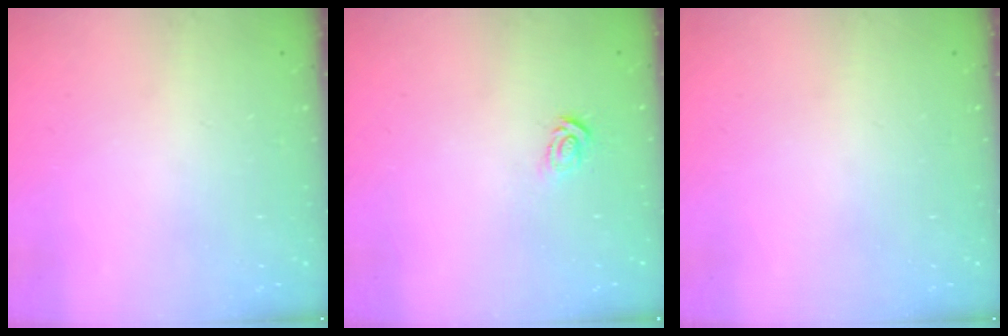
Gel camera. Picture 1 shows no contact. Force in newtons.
{"total": 2.9, "press": 2.9, "slide": 0.2}
{"total": 0.0}